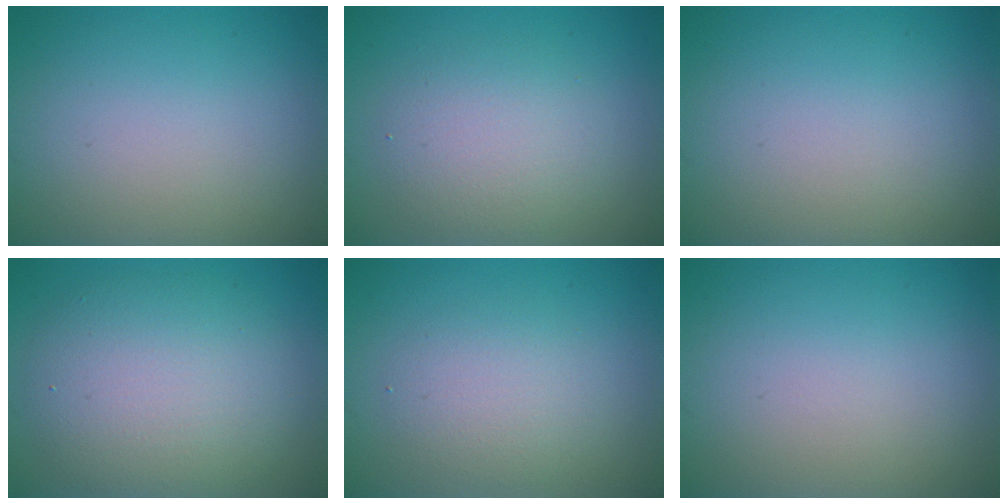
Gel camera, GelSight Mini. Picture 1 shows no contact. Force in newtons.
{"total": 3.6, "press": 3.6, "slide": 0.2}
{"total": 0.0}
{"total": 6.9, "press": 6.9, "slide": 0.5}
{"total": 2.7, "press": 2.7, "slide": 0.0}
{"total": 0.0}